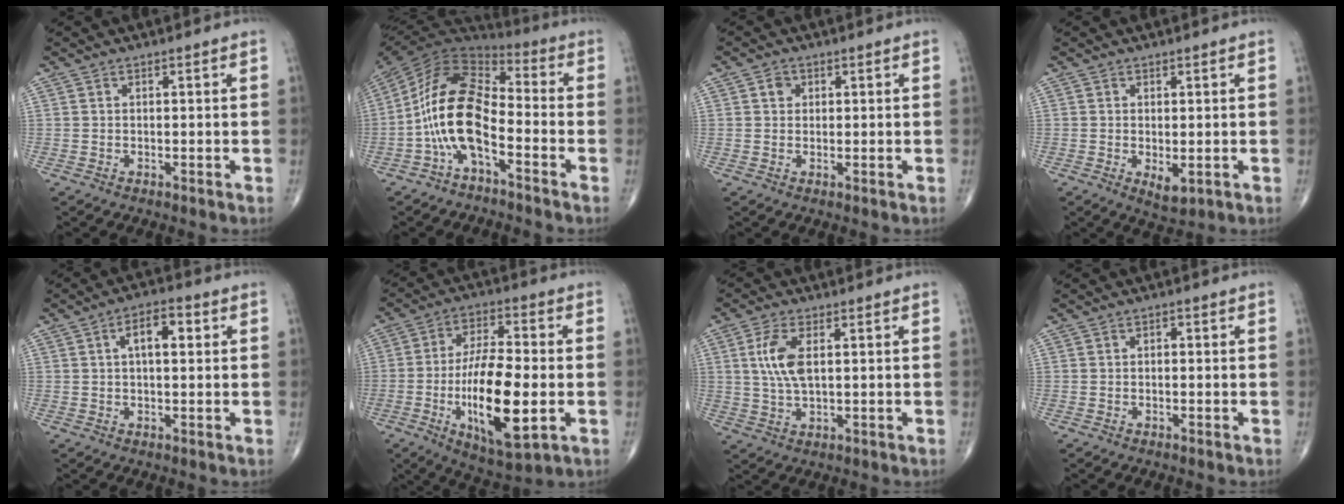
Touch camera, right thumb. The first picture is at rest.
{"total": 15.0, "force": [-4.7, 6.9, 12.4], "torque": [-0.239, 0.061, -0.097]}
{"total": 1.9, "force": [0.6, 1.6, 0.8], "torque": [-0.005, -0.001, 0.008]}
{"total": 3.3, "force": [-0.6, 1.6, 2.8], "torque": [-0.041, -0.010, -0.002]}
{"total": 5.8, "force": [1.5, 2.7, 5.0], "torque": [-0.072, 0.011, 0.019]}
{"total": 18.6, "force": [-4.0, 6.5, 17.0], "torque": [-0.297, 0.004, -0.061]}
{"total": 6.9, "force": [1.5, 3.0, 6.0], "torque": [-0.136, -0.003, 0.032]}
{"total": 0.5, "force": [0.0, 0.4, 0.4], "torque": [-0.003, 0.000, -0.004]}